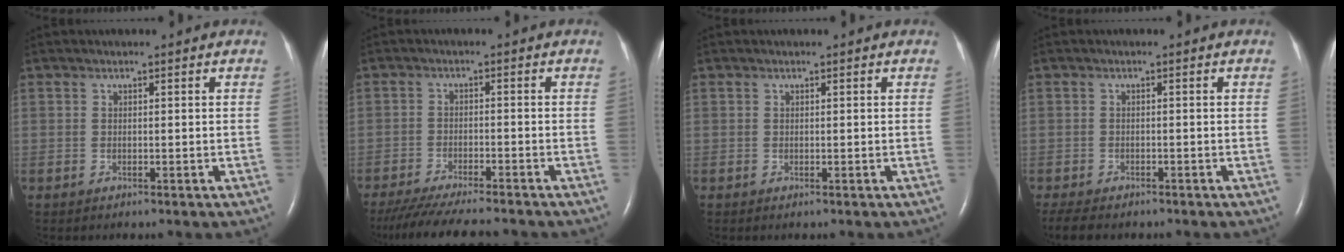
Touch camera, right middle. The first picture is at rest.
{"total": 13.4, "force": [-11.8, 1.3, 6.2], "torque": [-0.101, -0.031, -0.176]}
{"total": 0.0}
{"total": 5.0, "force": [-4.1, 1.6, 2.4], "torque": [-0.045, -0.013, -0.060]}